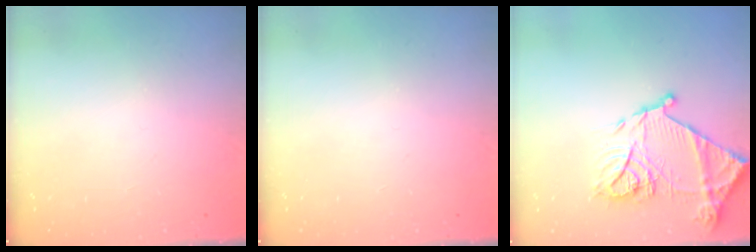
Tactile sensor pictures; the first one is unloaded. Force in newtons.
{"total": 0.0}
{"total": 18.6, "press": 18.5, "slide": 1.9}